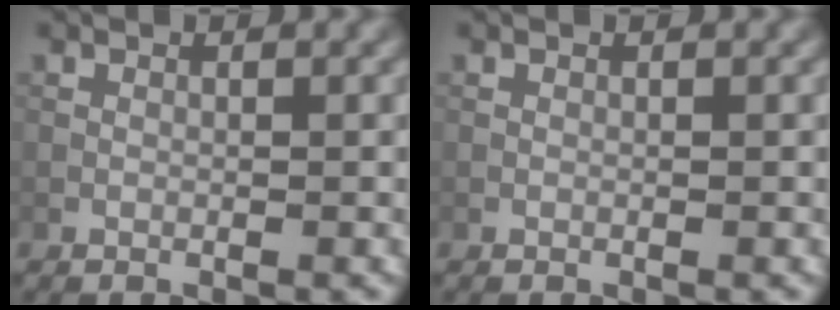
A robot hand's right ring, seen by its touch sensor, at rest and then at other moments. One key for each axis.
{"total": 0.0}